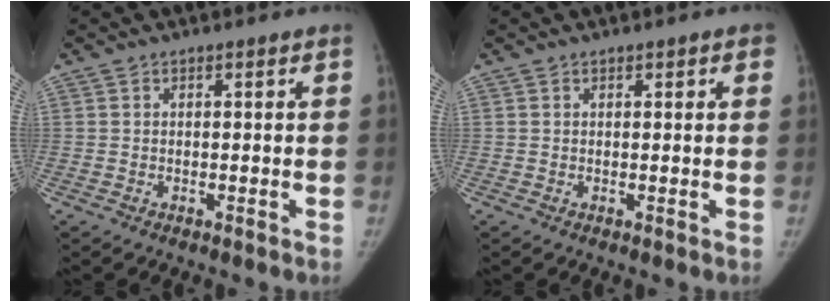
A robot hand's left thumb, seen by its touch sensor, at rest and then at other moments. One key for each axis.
{"total": 1.5, "fx": 0.7, "fy": 0.8, "fz": 1.1, "tx": -0.003, "ty": 0.000, "tz": 0.008}